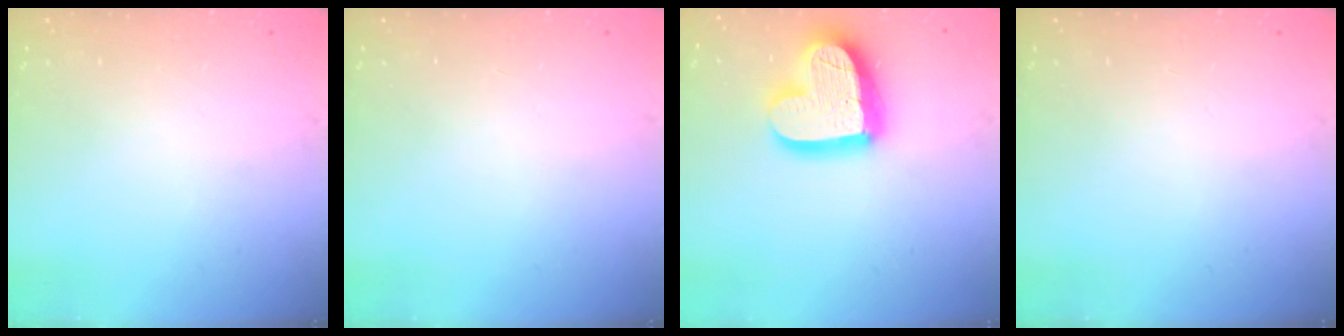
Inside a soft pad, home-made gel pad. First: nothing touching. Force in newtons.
{"total": 0.0}
{"total": 18.7, "press": 18.7, "slide": 1.4}
{"total": 0.0}